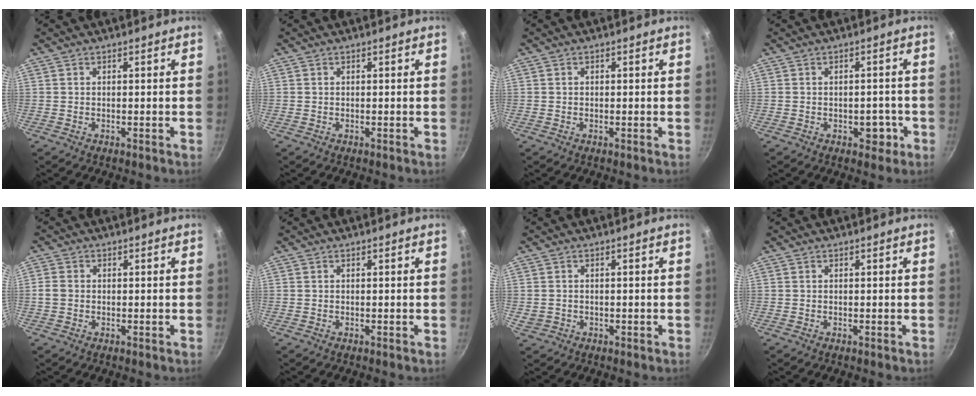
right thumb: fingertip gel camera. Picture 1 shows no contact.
{"total": 0.0}
{"total": 0.5, "force": [0.1, 0.5, 0.2], "torque": [0.000, 0.004, 0.001]}
{"total": 3.8, "force": [-1.4, 2.6, 2.5], "torque": [-0.007, 0.011, -0.015]}
{"total": 2.5, "force": [-0.3, 2.1, 1.3], "torque": [-0.023, 0.008, -0.007]}
{"total": 0.0}
{"total": 1.8, "force": [-0.3, 1.6, 0.8], "torque": [-0.014, 0.004, 0.003]}
{"total": 0.0}